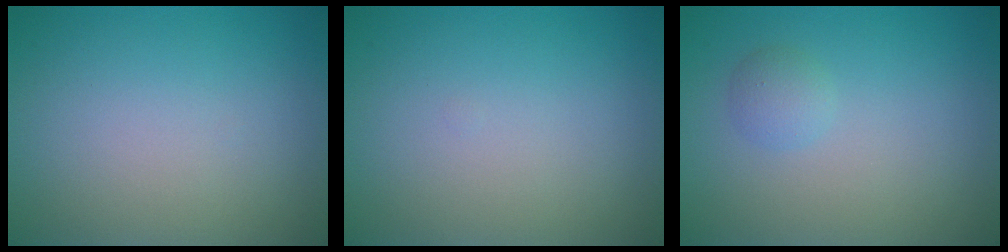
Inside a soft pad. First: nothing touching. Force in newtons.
{"total": 0.0}
{"total": 1.4, "press": 1.4, "slide": 0.1}